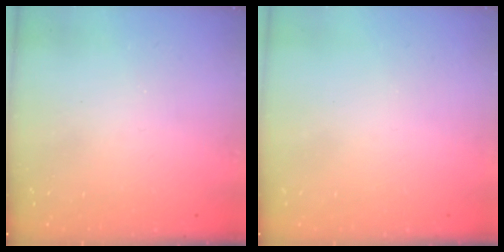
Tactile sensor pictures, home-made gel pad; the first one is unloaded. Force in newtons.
{"total": 0.0}